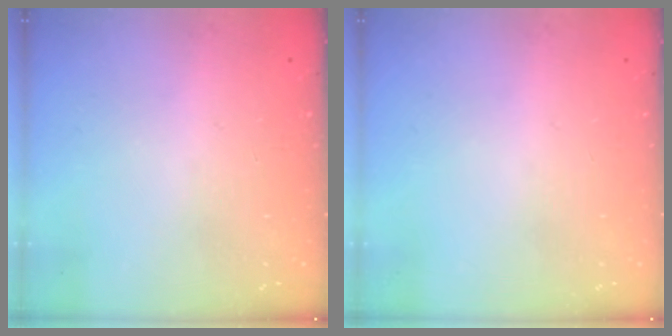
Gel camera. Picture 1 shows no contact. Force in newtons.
{"total": 0.0}